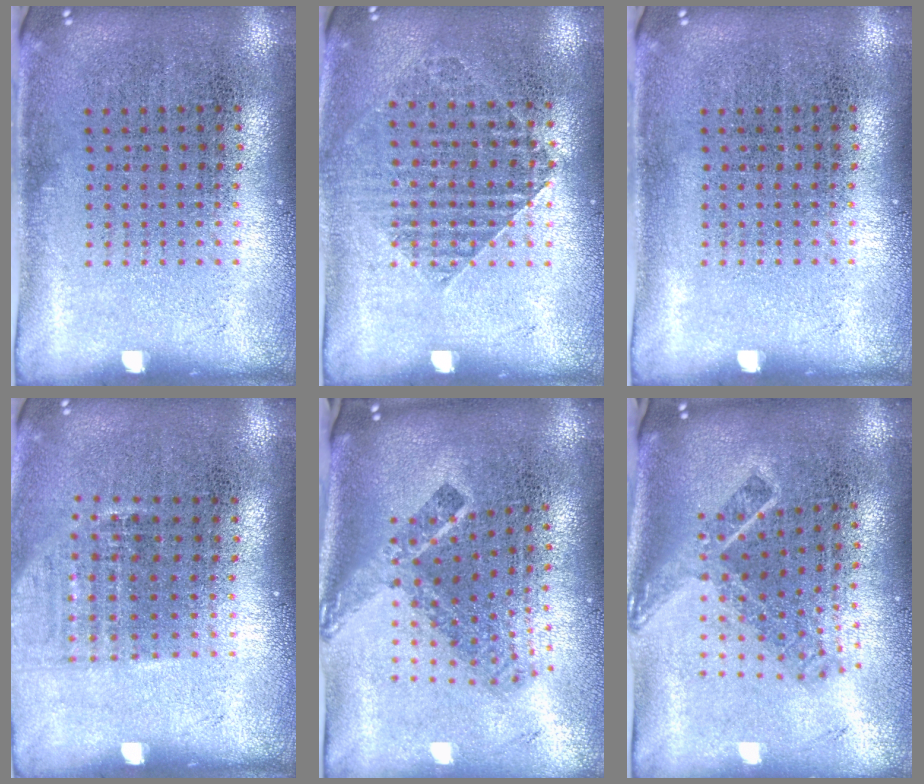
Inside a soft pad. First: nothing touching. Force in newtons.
{"total": 1.2, "press": 1.2, "slide": 0.4}
{"total": 0.0}
{"total": 0.9, "press": 0.8, "slide": 0.4}
{"total": 2.3, "press": 1.5, "slide": 1.7}
{"total": 2.1, "press": 1.5, "slide": 1.5}